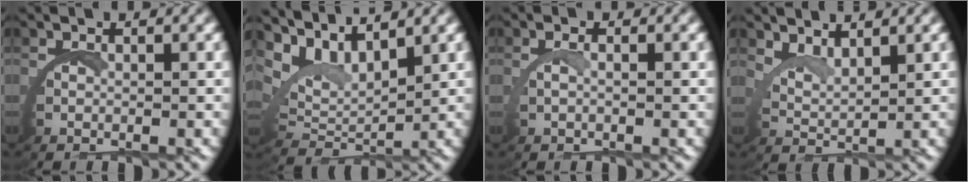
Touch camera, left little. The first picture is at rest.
{"total": 6.4, "force": [3.6, 3.7, 3.9], "torque": [-0.095, 0.001, 0.064]}
{"total": 0.9, "force": [0.1, -0.2, 0.9], "torque": [-0.026, 0.002, 0.006]}
{"total": 3.0, "force": [2.8, 0.4, 1.0], "torque": [-0.034, -0.005, 0.050]}